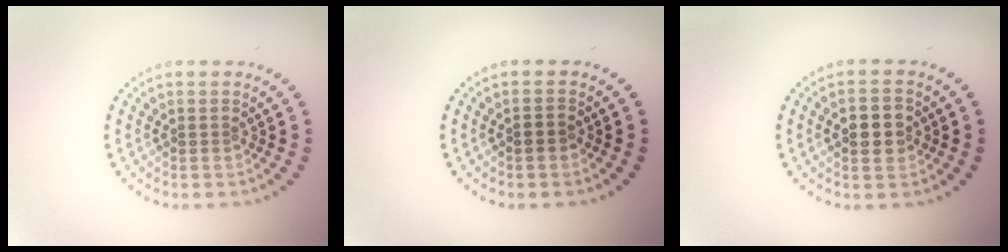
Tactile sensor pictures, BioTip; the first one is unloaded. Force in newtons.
{"total": 1.0, "press": 0.9, "slide": 0.4}
{"total": 2.8, "press": 2.8, "slide": 0.1}